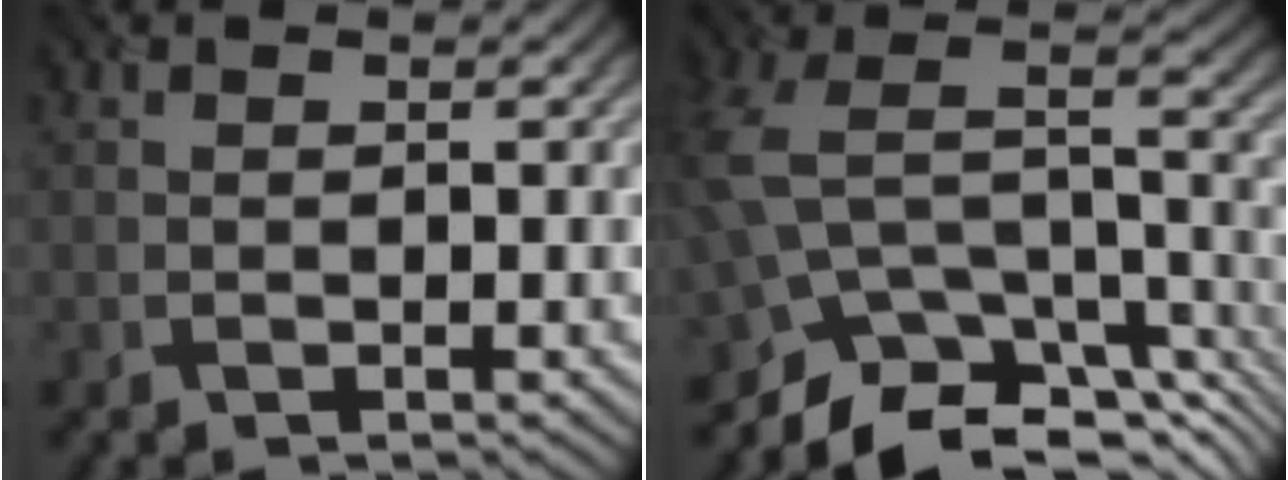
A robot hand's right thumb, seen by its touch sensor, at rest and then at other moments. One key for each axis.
{"total": 12.1, "fx": -8.1, "fy": 6.4, "fz": 6.2, "tx": -0.134, "ty": -0.008, "tz": -0.140}